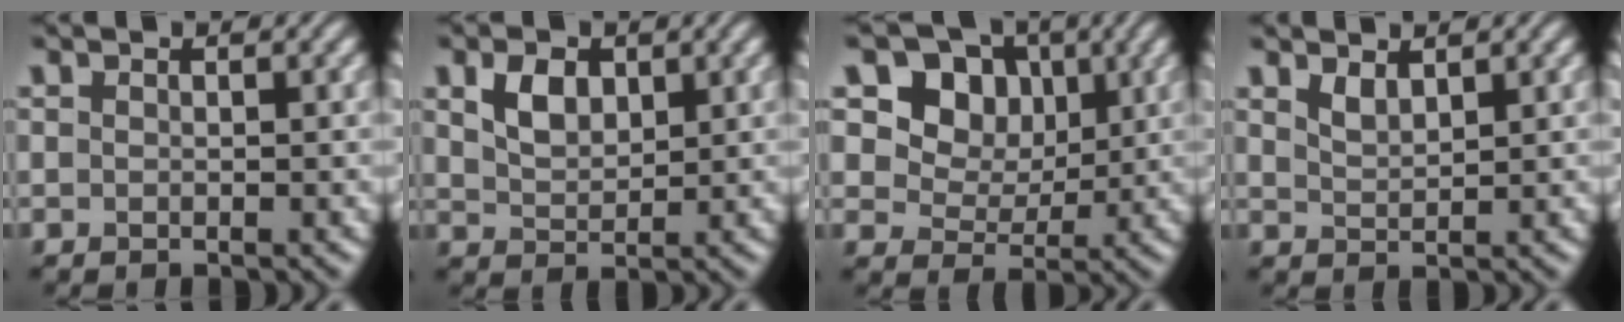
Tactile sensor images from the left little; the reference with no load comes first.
{"total": 2.9, "force": [1.4, 1.8, 1.8], "torque": [-0.040, 0.001, 0.028]}
{"total": 10.5, "force": [4.7, 8.2, 4.7], "torque": [-0.103, 0.002, 0.087]}
{"total": 1.5, "force": [1.2, 0.5, 0.7], "torque": [-0.019, -0.003, 0.027]}